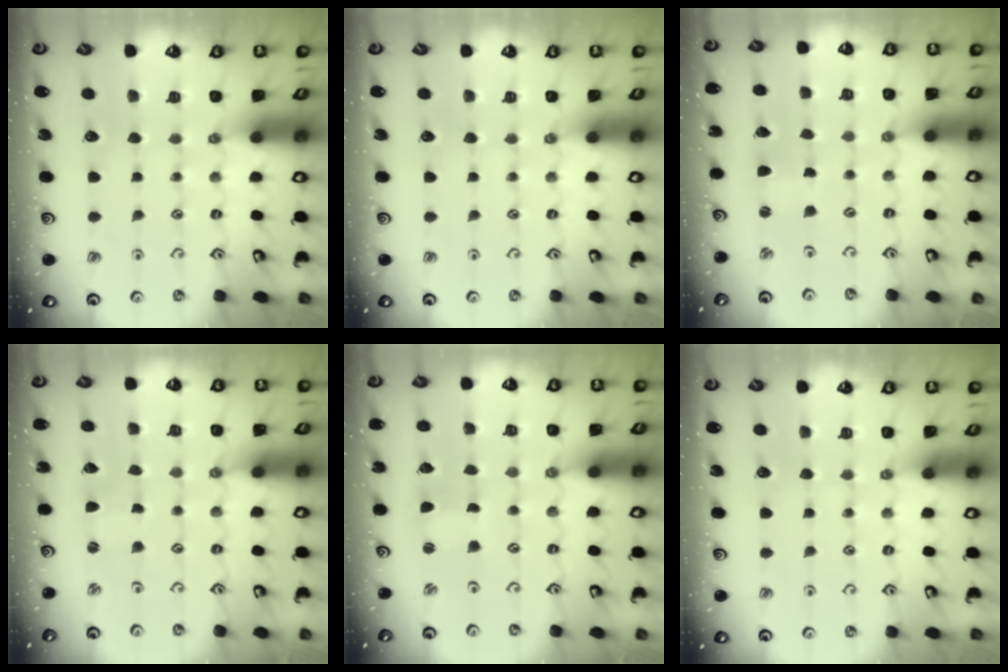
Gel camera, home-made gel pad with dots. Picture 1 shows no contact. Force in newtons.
{"total": 0.0}
{"total": 1.7, "press": 1.7, "slide": 0.4}
{"total": 0.0}
{"total": 0.6, "press": 0.6, "slide": 0.0}
{"total": 0.0}